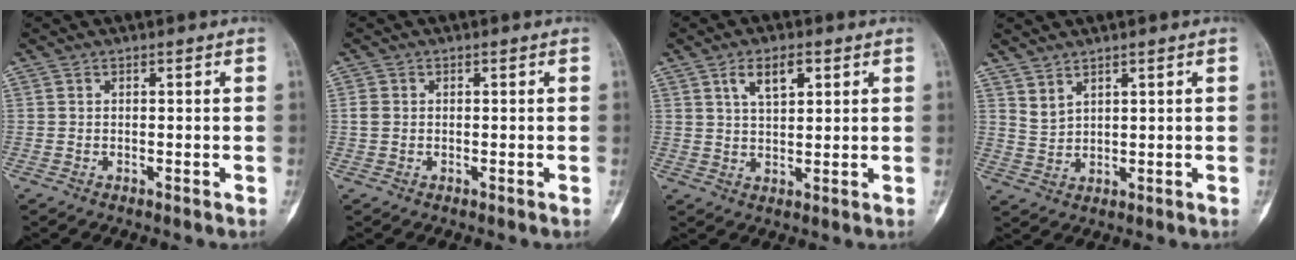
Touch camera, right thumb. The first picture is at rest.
{"total": 1.6, "force": [0.0, 1.3, 0.9], "torque": [-0.024, 0.001, 0.000]}
{"total": 5.9, "force": [2.8, 2.8, 4.4], "torque": [-0.071, -0.007, 0.052]}
{"total": 3.0, "force": [2.5, 0.9, 1.3], "torque": [-0.021, -0.024, 0.055]}